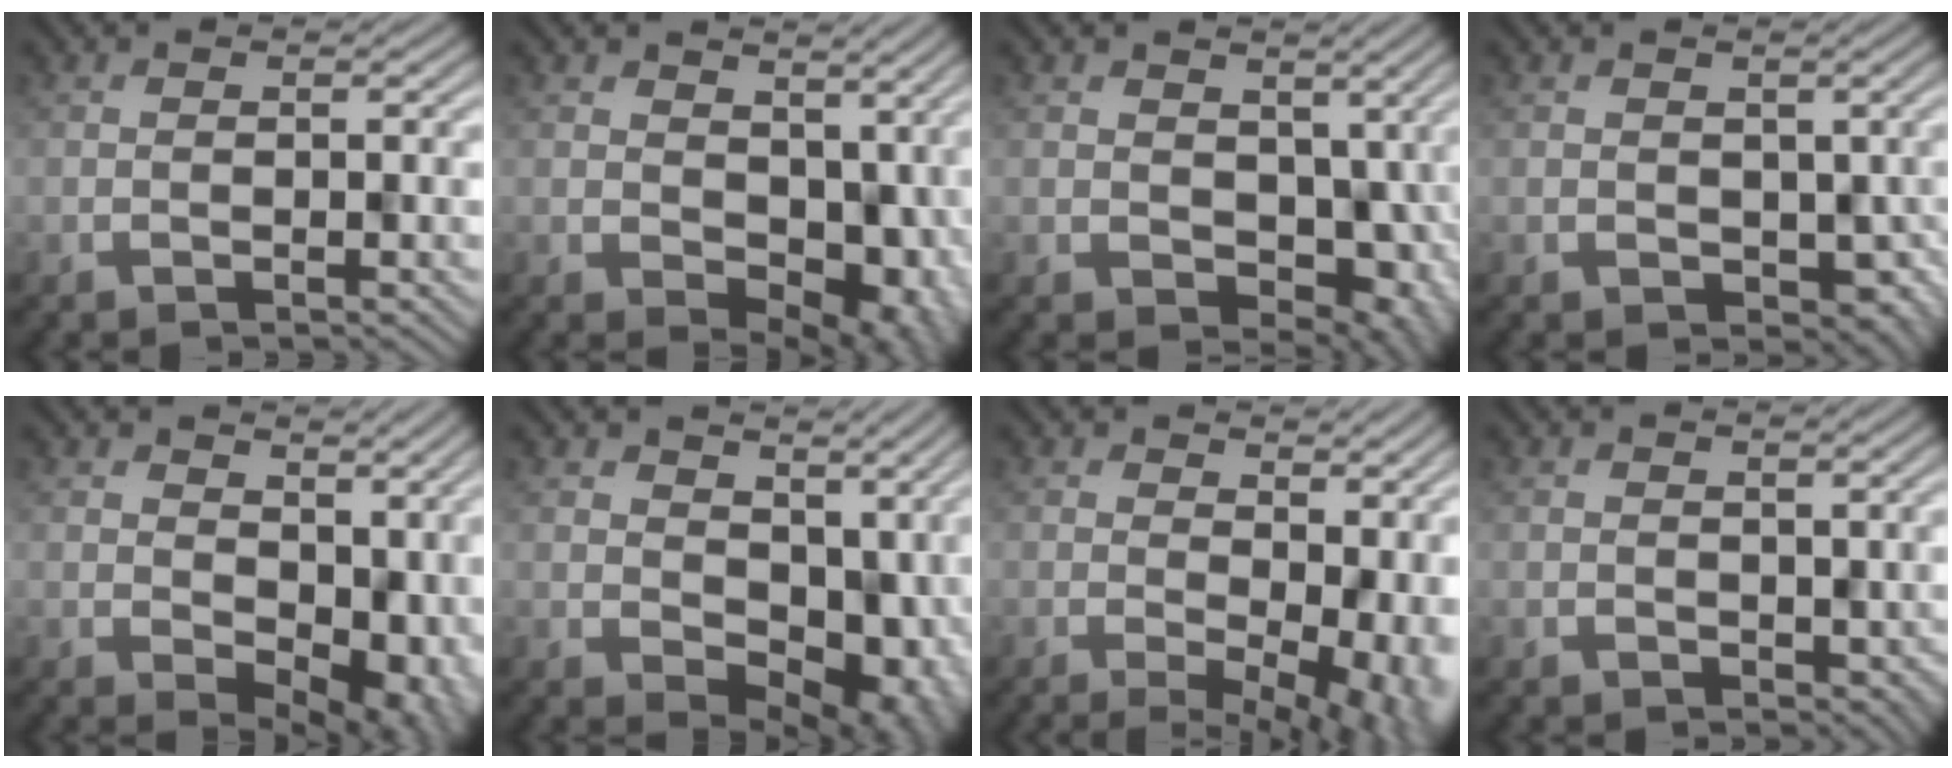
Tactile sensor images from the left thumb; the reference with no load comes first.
{"total": 8.1, "force": [0.5, 6.0, 5.4], "torque": [-0.066, -0.030, 0.023]}
{"total": 7.2, "force": [0.0, 5.9, 4.2], "torque": [-0.044, -0.037, 0.016]}
{"total": 4.1, "force": [-1.4, 3.4, 1.8], "torque": [-0.019, -0.012, -0.003]}
{"total": 9.5, "force": [1.2, 6.6, 6.8], "torque": [-0.086, -0.033, 0.039]}
{"total": 9.7, "force": [1.6, 7.2, 6.4], "torque": [-0.077, -0.035, 0.043]}
{"total": 10.4, "force": [-0.6, 5.6, 8.8], "torque": [-0.108, -0.027, 0.020]}
{"total": 1.8, "force": [-0.2, 1.7, 0.7], "torque": [-0.010, -0.009, 0.014]}